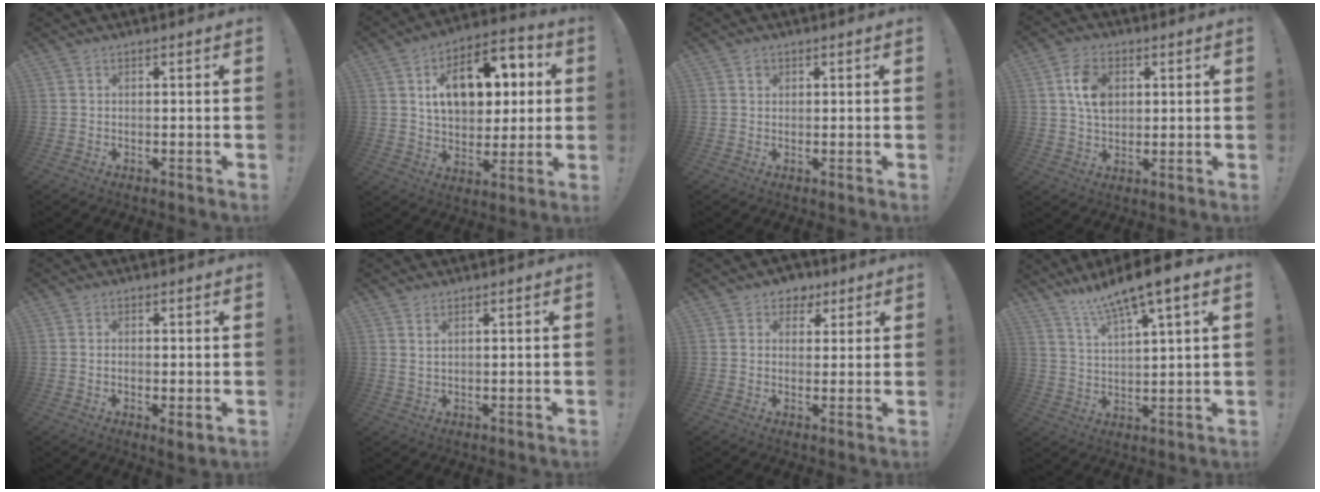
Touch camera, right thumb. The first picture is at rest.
{"total": 17.1, "force": [5.1, 11.0, 12.1], "torque": [-0.174, -0.010, 0.090]}
{"total": 1.3, "force": [0.7, 1.1, 0.2], "torque": [-0.001, 0.001, 0.011]}
{"total": 9.0, "force": [2.4, 6.4, 5.8], "torque": [-0.099, 0.005, 0.048]}
{"total": 2.3, "force": [0.1, 0.9, 2.2], "torque": [-0.033, -0.001, 0.003]}
{"total": 2.0, "force": [1.3, 0.5, 1.5], "torque": [-0.031, -0.003, 0.023]}
{"total": 5.2, "force": [2.5, 4.3, 1.2], "torque": [-0.006, -0.016, 0.047]}
{"total": 10.3, "force": [8.3, 0.6, 6.0], "torque": [-0.106, -0.056, 0.139]}